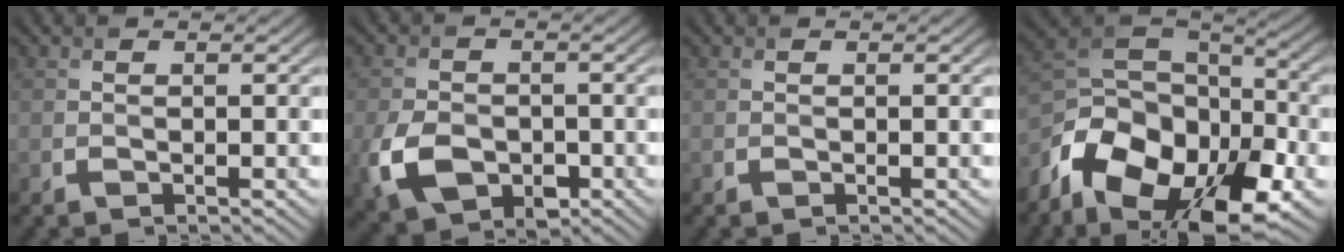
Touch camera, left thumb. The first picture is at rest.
{"total": 7.5, "force": [-2.5, 5.3, 4.7], "torque": [-0.115, -0.026, -0.042]}
{"total": 0.0}
{"total": 17.6, "force": [-8.7, 10.5, 11.1], "torque": [-0.245, -0.038, -0.155]}